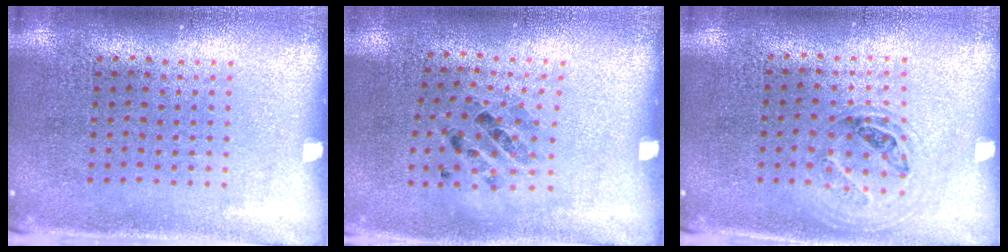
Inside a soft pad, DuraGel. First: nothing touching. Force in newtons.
{"total": 0.9, "press": 0.8, "slide": 0.5}
{"total": 1.0, "press": 0.9, "slide": 0.4}